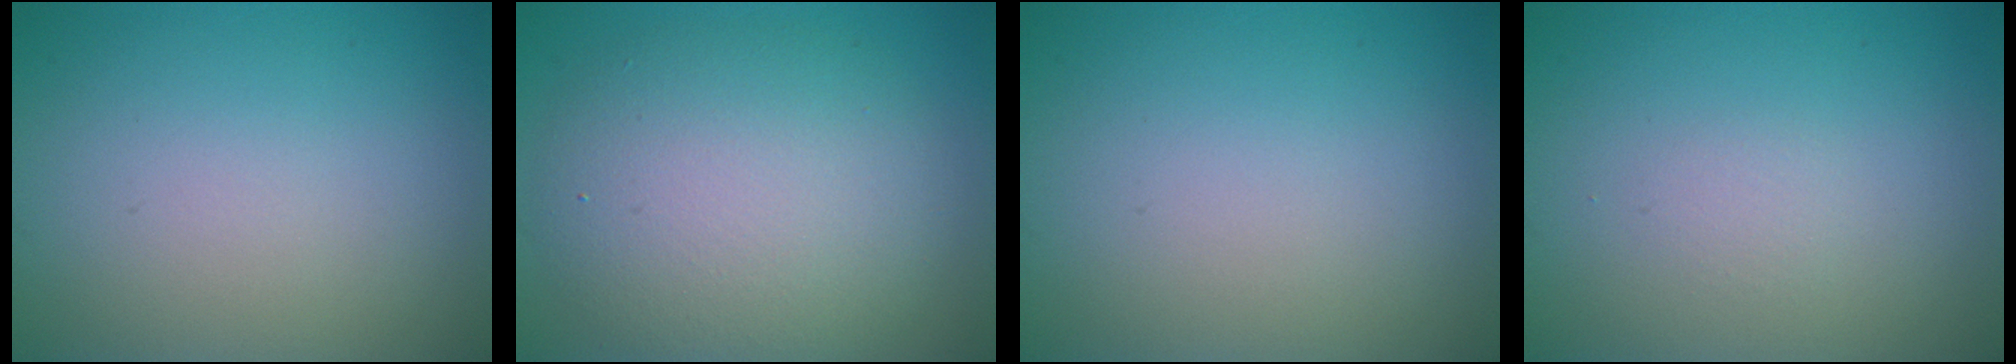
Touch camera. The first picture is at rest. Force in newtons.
{"total": 7.6, "press": 7.5, "slide": 0.6}
{"total": 0.0}
{"total": 0.0}